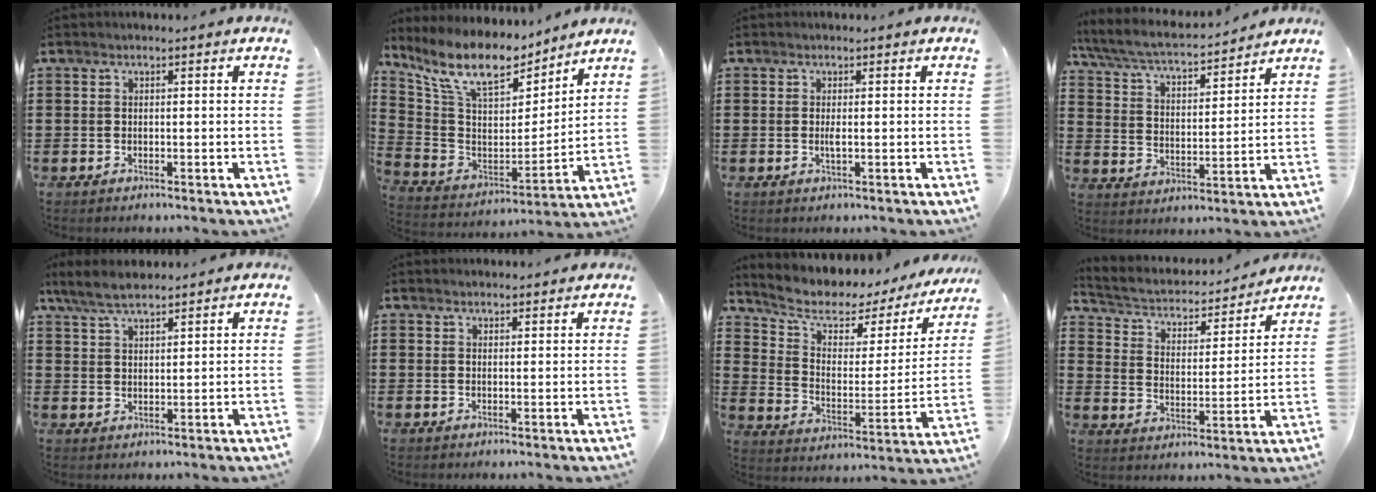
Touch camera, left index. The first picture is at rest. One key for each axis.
{"total": 11.8, "fx": 9.2, "fy": 3.9, "fz": 6.3, "tx": -0.154, "ty": -0.050, "tz": 0.162}
{"total": 1.2, "fx": 0.0, "fy": 0.1, "fz": 1.2, "tx": -0.024, "ty": -0.002, "tz": 0.000}
{"total": 5.7, "fx": 5.1, "fy": 0.8, "fz": 2.2, "tx": -0.068, "ty": -0.033, "tz": 0.083}
{"total": 5.1, "fx": 4.3, "fy": 1.3, "fz": 2.5, "tx": -0.061, "ty": -0.005, "tz": 0.080}
{"total": 1.5, "fx": 1.5, "fy": 0.3, "fz": 0.1, "tx": -0.004, "ty": 0.002, "tz": 0.029}
{"total": 6.6, "fx": 4.7, "fy": 3.1, "fz": 3.4, "tx": -0.087, "ty": -0.033, "tz": 0.076}
{"total": 3.2, "fx": 2.8, "fy": 1.3, "fz": 0.9, "tx": -0.037, "ty": -0.024, "tz": 0.038}